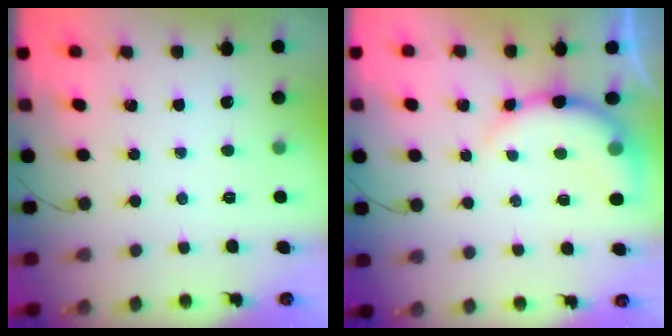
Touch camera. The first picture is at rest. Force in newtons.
{"total": 9.0, "press": 8.9, "slide": 1.2}